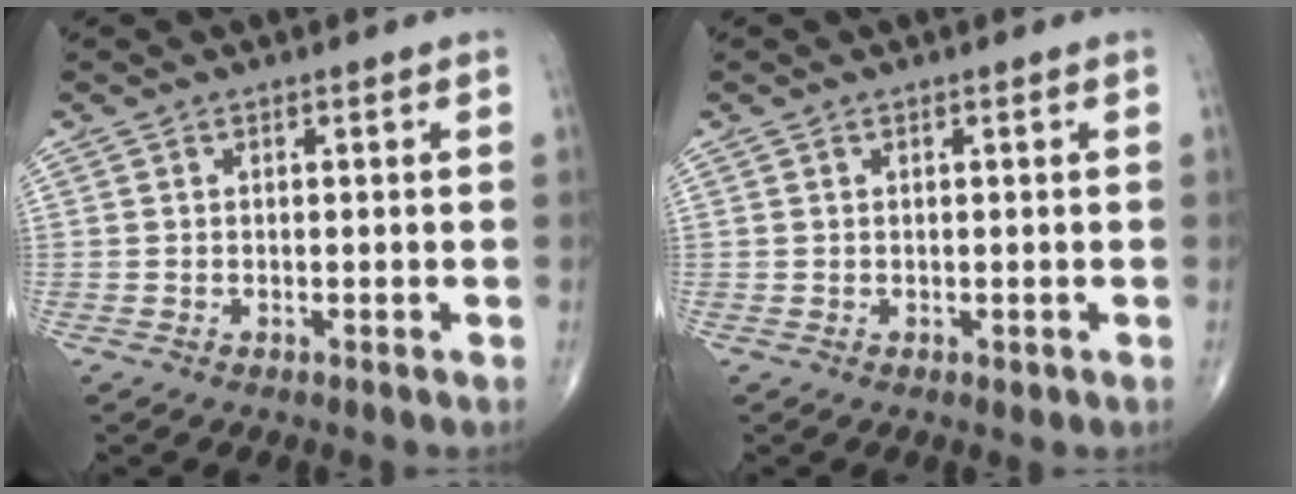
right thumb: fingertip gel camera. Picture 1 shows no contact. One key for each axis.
{"total": 0.6, "fx": 0.0, "fy": 0.4, "fz": 0.4, "tx": -0.005, "ty": -0.002, "tz": 0.002}